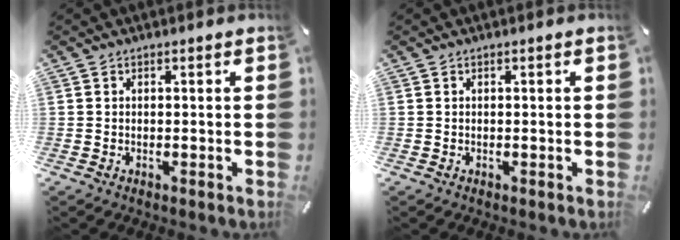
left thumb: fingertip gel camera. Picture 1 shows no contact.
{"total": 0.0}